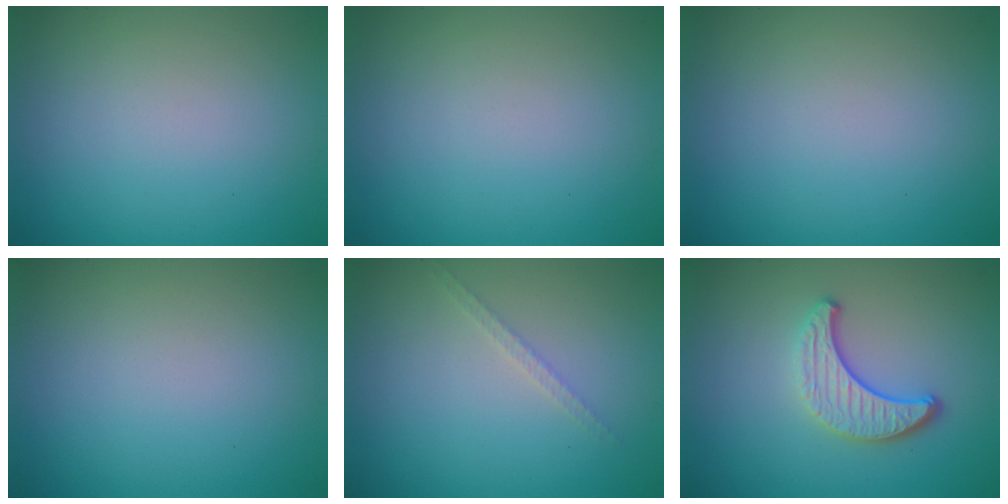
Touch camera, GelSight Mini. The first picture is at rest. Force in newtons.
{"total": 0.0}
{"total": 0.0}
{"total": 0.0}
{"total": 1.1, "press": 1.1, "slide": 0.2}
{"total": 3.8, "press": 2.9, "slide": 2.4}